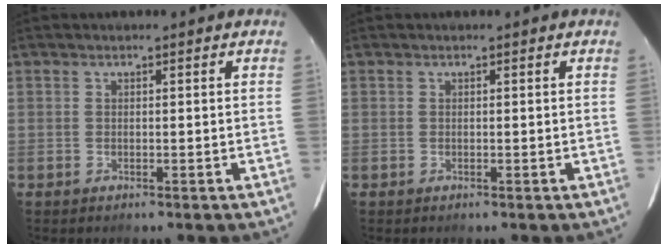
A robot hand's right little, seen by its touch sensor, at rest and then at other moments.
{"total": 0.0}